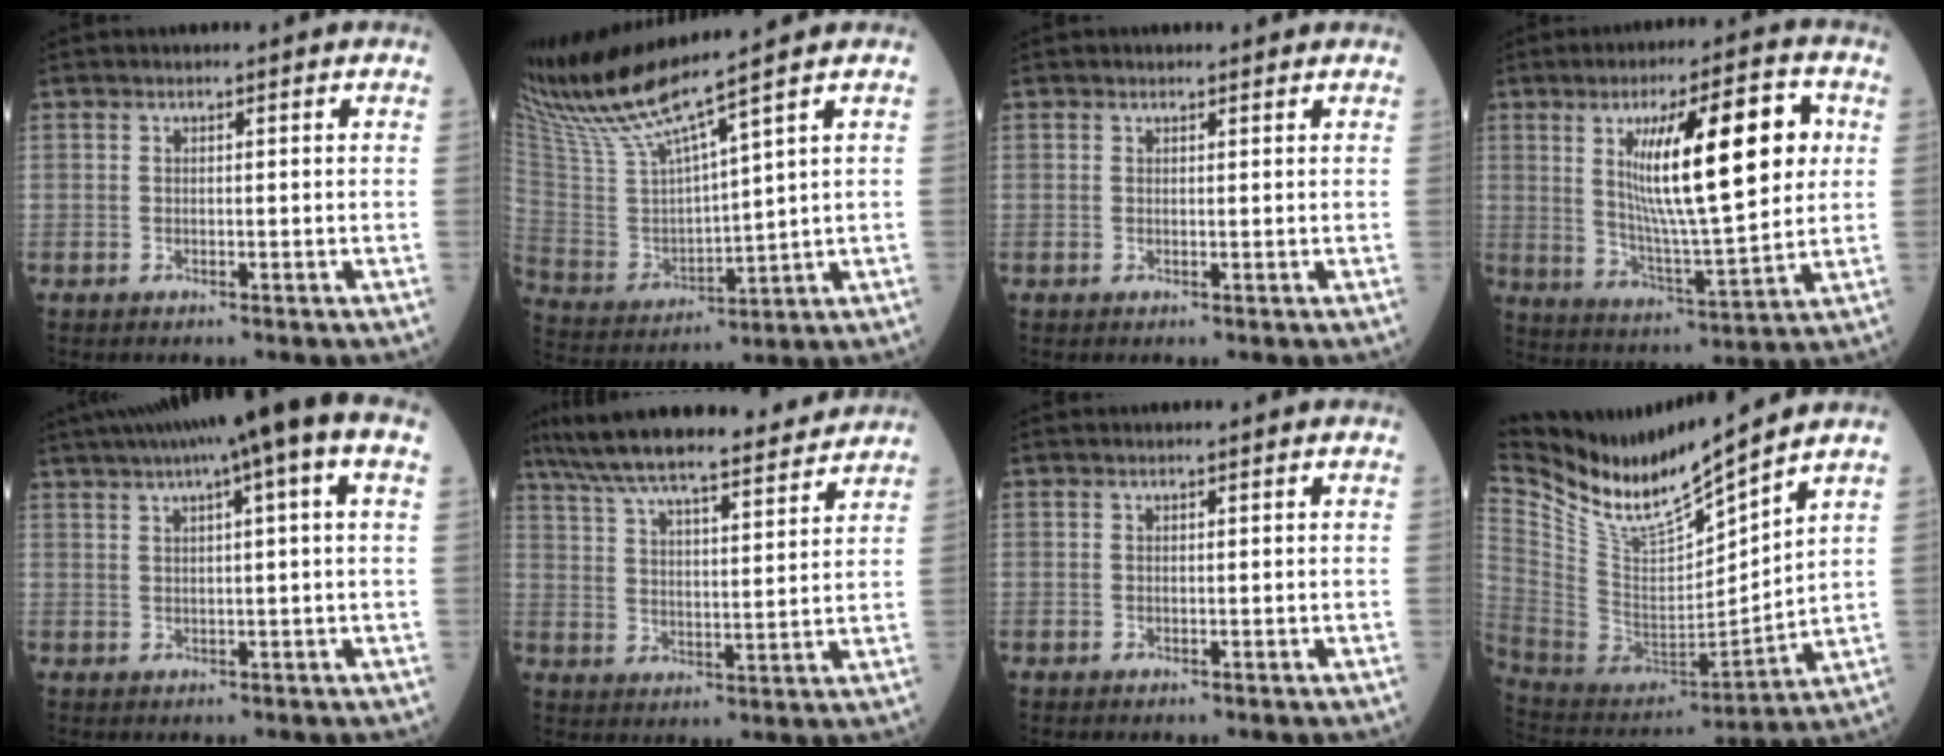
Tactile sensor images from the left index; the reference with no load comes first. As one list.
[{"total": 12.3, "force": [10.4, -1.7, 6.3], "torque": [-0.140, -0.008, 0.214]}, {"total": 0.9, "force": [0.8, 0.3, 0.2], "torque": [-0.008, 0.003, 0.009]}, {"total": 16.9, "force": [4.1, 2.6, 16.1], "torque": [-0.274, 0.003, 0.068]}, {"total": 13.9, "force": [8.2, 0.5, 11.2], "torque": [-0.186, 0.050, 0.110]}, {"total": 18.7, "force": [16.8, 1.7, 8.0], "torque": [-0.142, 0.019, 0.256]}, {"total": 0.0}, {"total": 13.4, "force": [12.0, 0.8, 5.9], "torque": [-0.132, -0.019, 0.250]}]